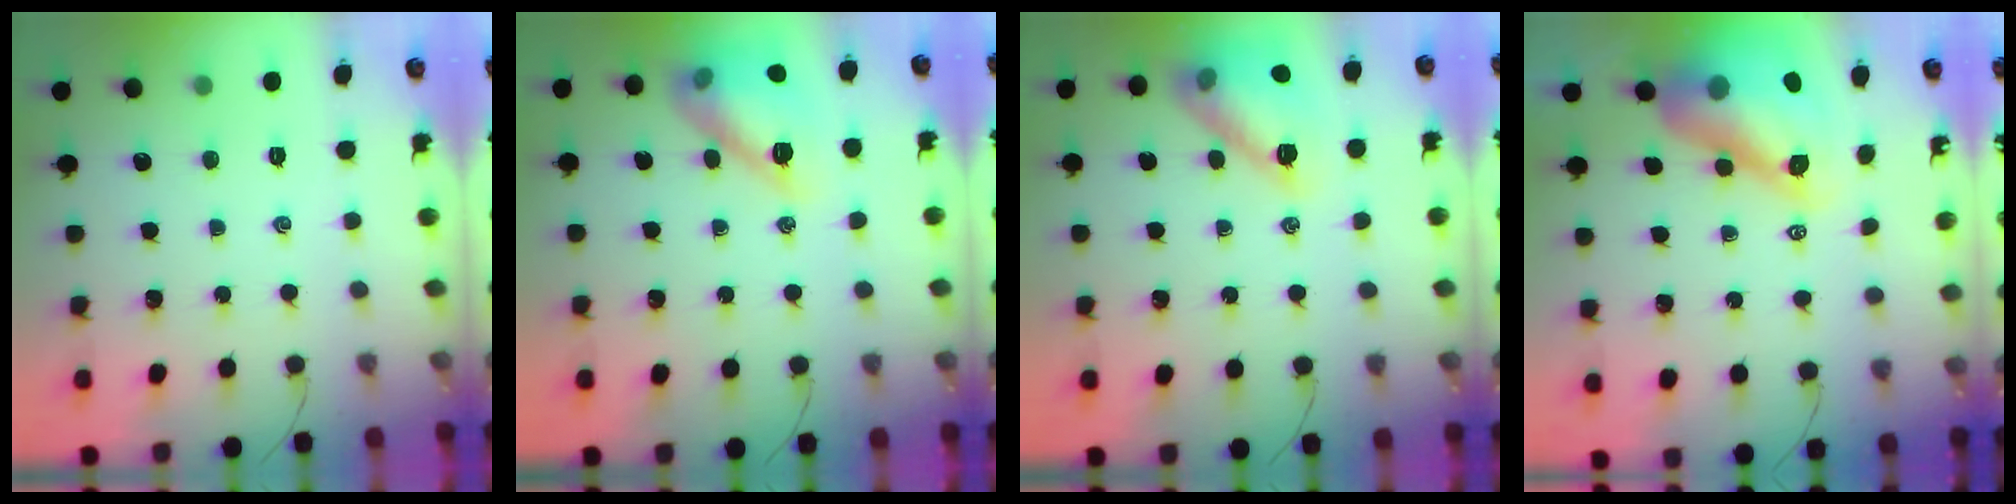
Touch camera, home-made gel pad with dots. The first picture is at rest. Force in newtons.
{"total": 15.7, "press": 15.7, "slide": 1.3}
{"total": 13.6, "press": 13.6, "slide": 1.0}
{"total": 14.9, "press": 14.3, "slide": 4.2}